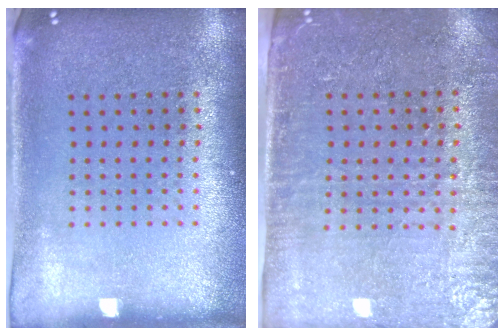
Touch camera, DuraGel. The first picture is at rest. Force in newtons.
{"total": 3.4, "press": 3.1, "slide": 1.4}